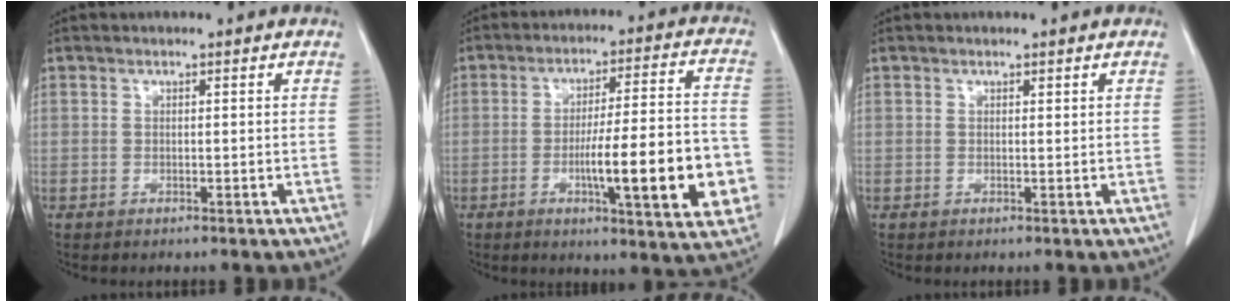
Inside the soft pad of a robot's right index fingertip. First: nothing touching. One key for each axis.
{"total": 17.0, "fx": -4.5, "fy": 2.3, "fz": 16.2, "tx": -0.205, "ty": 0.009, "tz": -0.057}
{"total": 0.0}